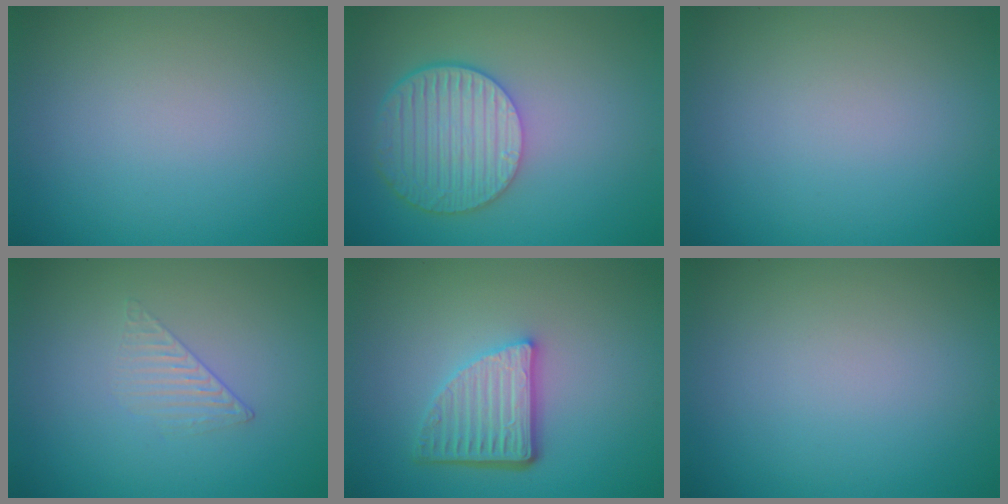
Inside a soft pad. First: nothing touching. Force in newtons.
{"total": 6.0, "press": 5.0, "slide": 3.4}
{"total": 0.0}
{"total": 1.4, "press": 0.3, "slide": 1.4}
{"total": 4.6, "press": 3.4, "slide": 3.1}
{"total": 0.0}